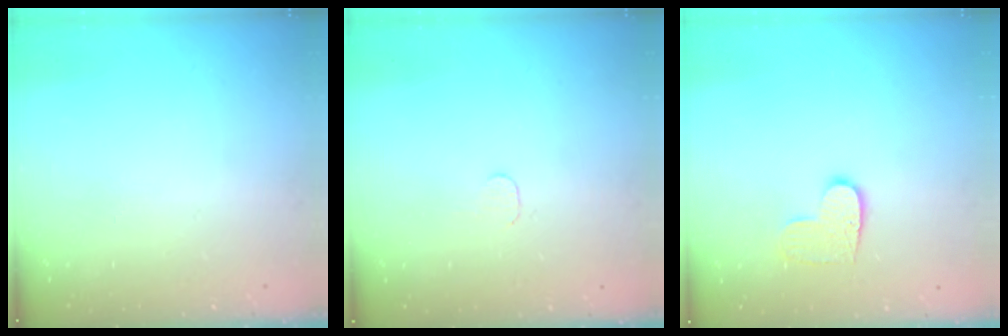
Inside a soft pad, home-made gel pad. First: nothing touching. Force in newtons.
{"total": 3.1, "press": 3.1, "slide": 0.3}
{"total": 6.4, "press": 6.4, "slide": 0.3}